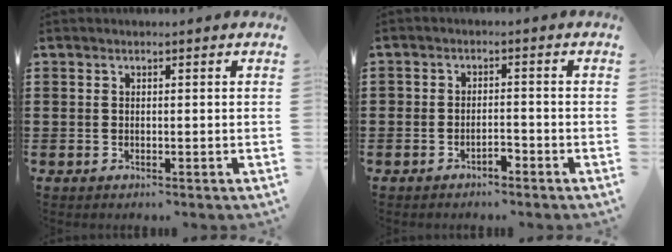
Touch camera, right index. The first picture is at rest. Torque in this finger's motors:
{"motor_torque": [-0.63, 0.82, 0.11, 0.00]}